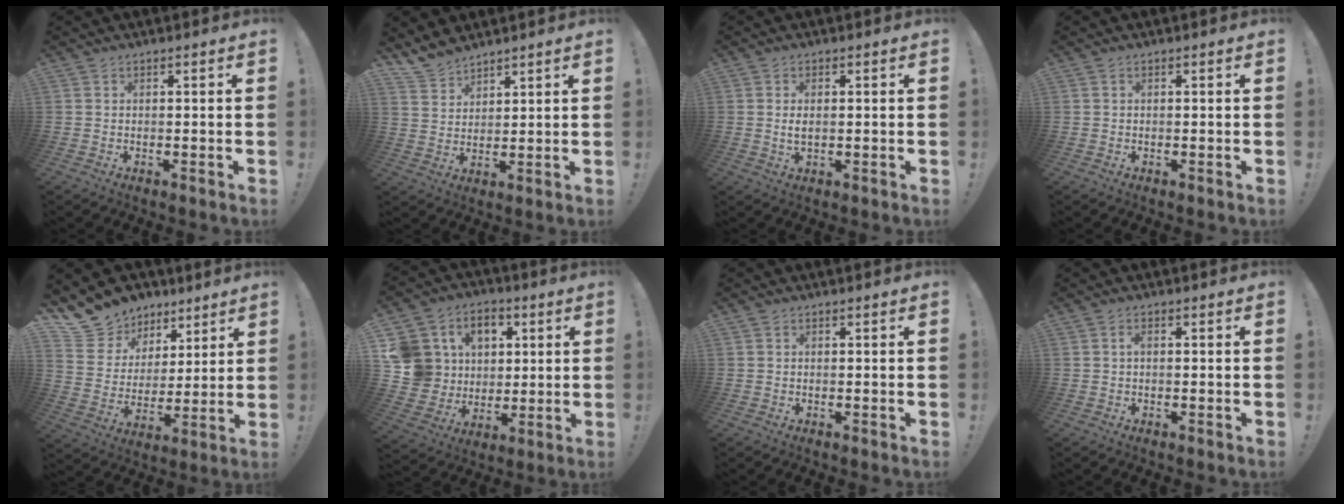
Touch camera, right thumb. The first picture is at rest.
{"total": 6.8, "force": [6.2, 2.7, 0.9], "torque": [-0.024, -0.044, 0.122]}
{"total": 2.5, "force": [0.4, 1.3, 2.1], "torque": [-0.029, -0.002, 0.004]}
{"total": 0.0}
{"total": 12.3, "force": [8.5, 8.6, 2.2], "torque": [-0.047, -0.065, 0.172]}
{"total": 14.0, "force": [3.4, 13.0, 3.8], "torque": [-0.060, -0.011, 0.100]}
{"total": 0.0}
{"total": 1.2, "force": [-0.1, 0.4, 1.1], "torque": [-0.026, 0.006, -0.003]}